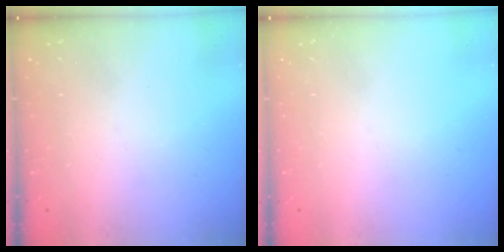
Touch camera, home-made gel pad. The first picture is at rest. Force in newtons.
{"total": 0.0}